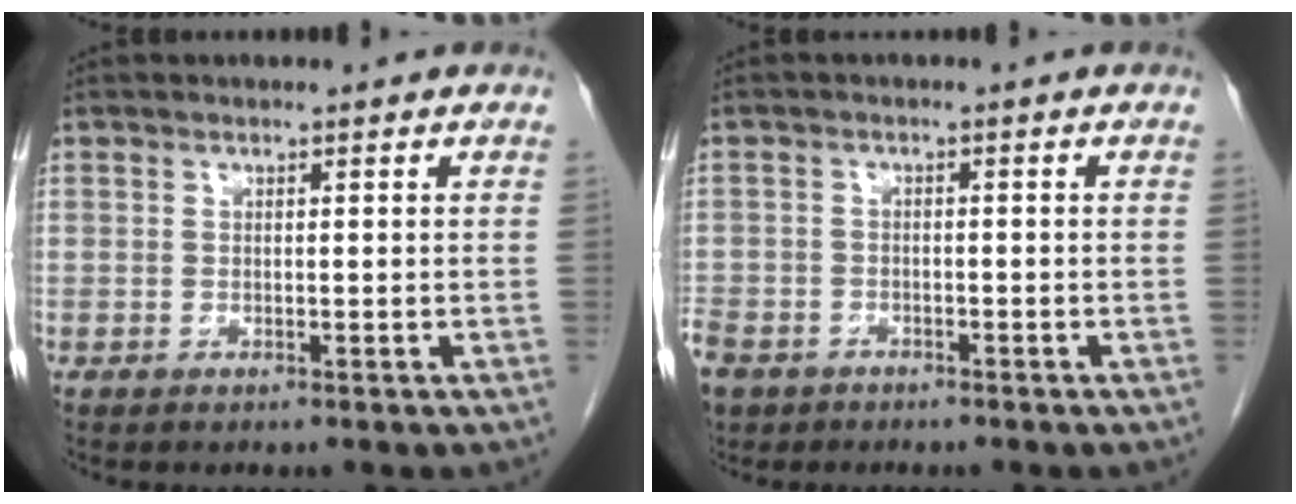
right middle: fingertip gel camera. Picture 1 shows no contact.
{"total": 10.0, "force": [-6.0, 7.0, 3.8], "torque": [-0.120, -0.010, -0.100]}